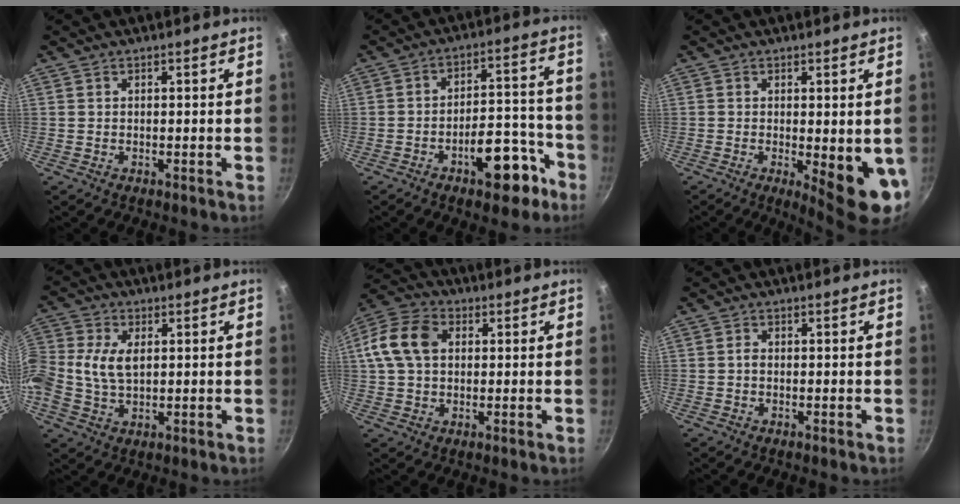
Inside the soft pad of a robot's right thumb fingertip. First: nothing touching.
{"total": 12.5, "force": [-6.7, 5.7, 8.8], "torque": [-0.087, 0.066, -0.085]}
{"total": 9.8, "force": [-1.4, 2.6, 9.3], "torque": [-0.103, -0.015, -0.009]}
{"total": 12.1, "force": [1.1, 8.3, 8.8], "torque": [-0.197, 0.024, 0.011]}
{"total": 11.2, "force": [1.9, 8.1, 7.6], "torque": [-0.136, 0.021, 0.019]}
{"total": 0.9, "force": [-0.3, 0.6, 0.5], "torque": [-0.010, 0.005, -0.005]}